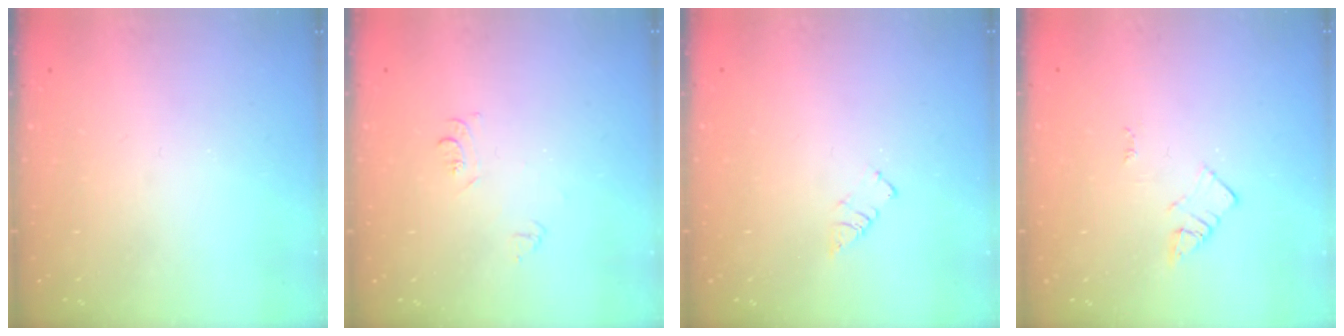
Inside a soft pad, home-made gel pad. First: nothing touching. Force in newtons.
{"total": 4.9, "press": 4.9, "slide": 0.7}
{"total": 2.9, "press": 2.9, "slide": 0.4}
{"total": 2.1, "press": 2.1, "slide": 0.3}